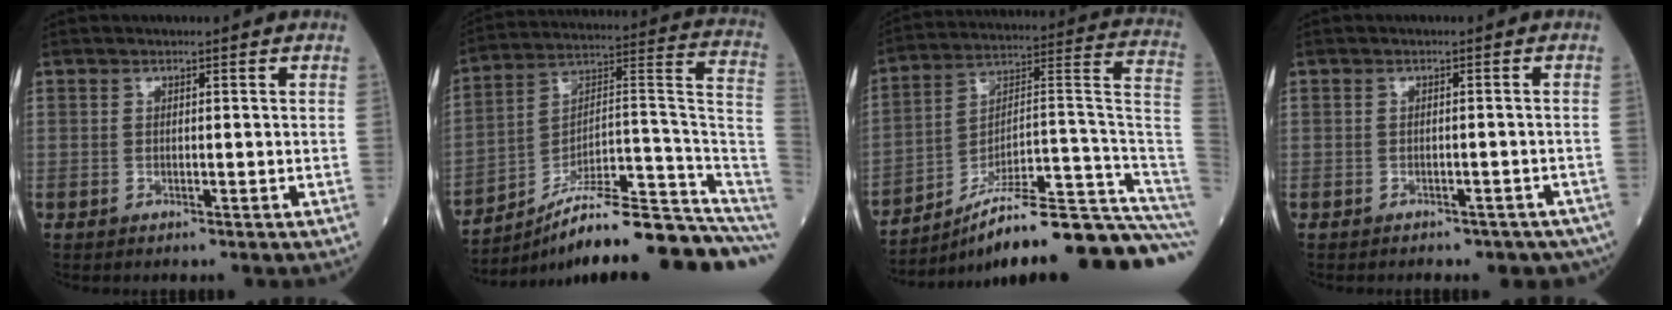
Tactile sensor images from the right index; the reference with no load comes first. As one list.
[{"total": 21.4, "force": [-16.6, 1.3, 13.5], "torque": [-0.122, 0.058, -0.252]}, {"total": 25.3, "force": [-20.1, 0.2, 15.3], "torque": [-0.120, 0.040, -0.300]}, {"total": 8.2, "force": [-6.7, 3.9, 2.9], "torque": [-0.035, 0.000, -0.064]}]